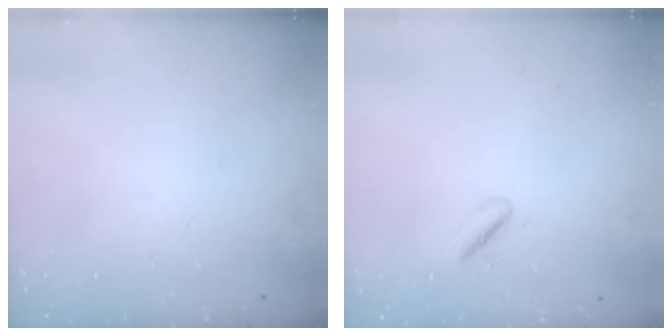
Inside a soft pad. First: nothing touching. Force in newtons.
{"total": 1.6, "press": 1.2, "slide": 1.1}